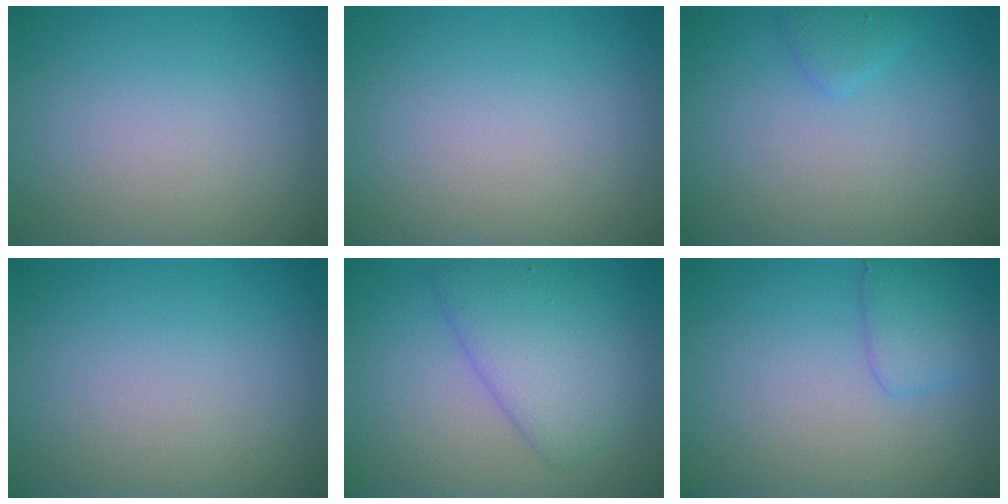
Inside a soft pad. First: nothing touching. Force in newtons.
{"total": 0.0}
{"total": 1.2, "press": 1.2, "slide": 0.1}
{"total": 0.0}
{"total": 5.1, "press": 5.1, "slide": 0.3}
{"total": 2.2, "press": 2.2, "slide": 0.1}